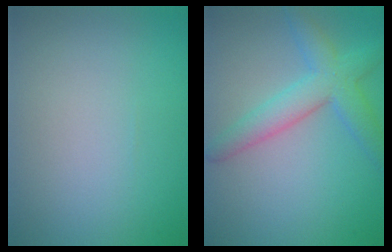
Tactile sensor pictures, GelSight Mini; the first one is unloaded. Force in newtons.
{"total": 4.6, "press": 4.6, "slide": 0.2}